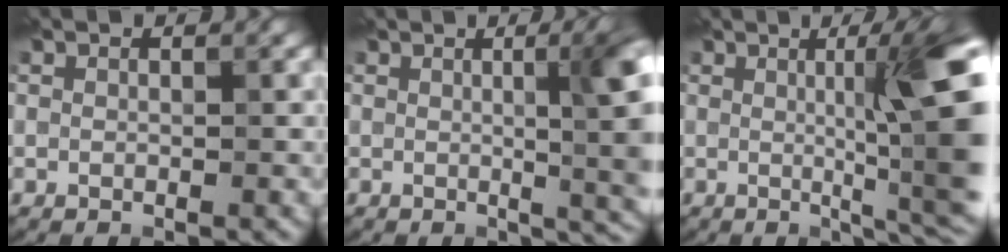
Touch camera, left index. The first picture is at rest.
{"total": 9.4, "force": [0.5, 2.8, 9.0], "torque": [-0.079, 0.010, 0.008]}
{"total": 11.9, "force": [0.9, 2.4, 11.6], "torque": [-0.118, 0.008, 0.012]}